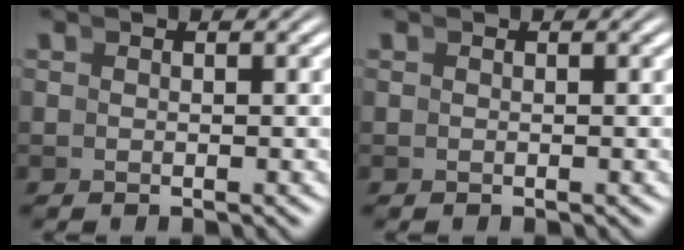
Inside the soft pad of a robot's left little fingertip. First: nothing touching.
{"total": 0.0}